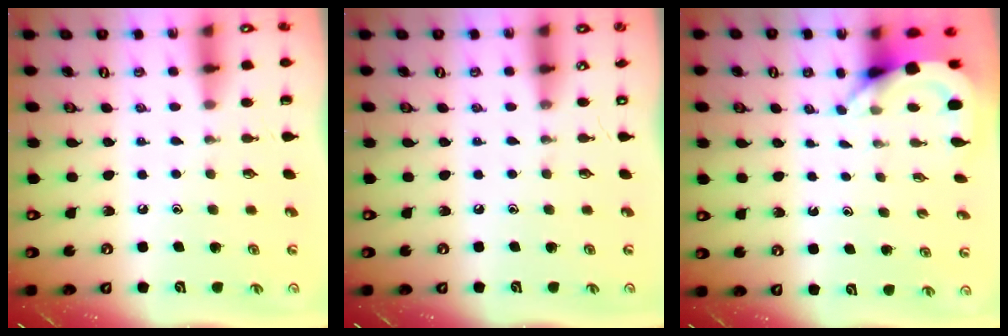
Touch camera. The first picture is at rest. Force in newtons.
{"total": 0.0}
{"total": 3.9, "press": 3.8, "slide": 0.3}